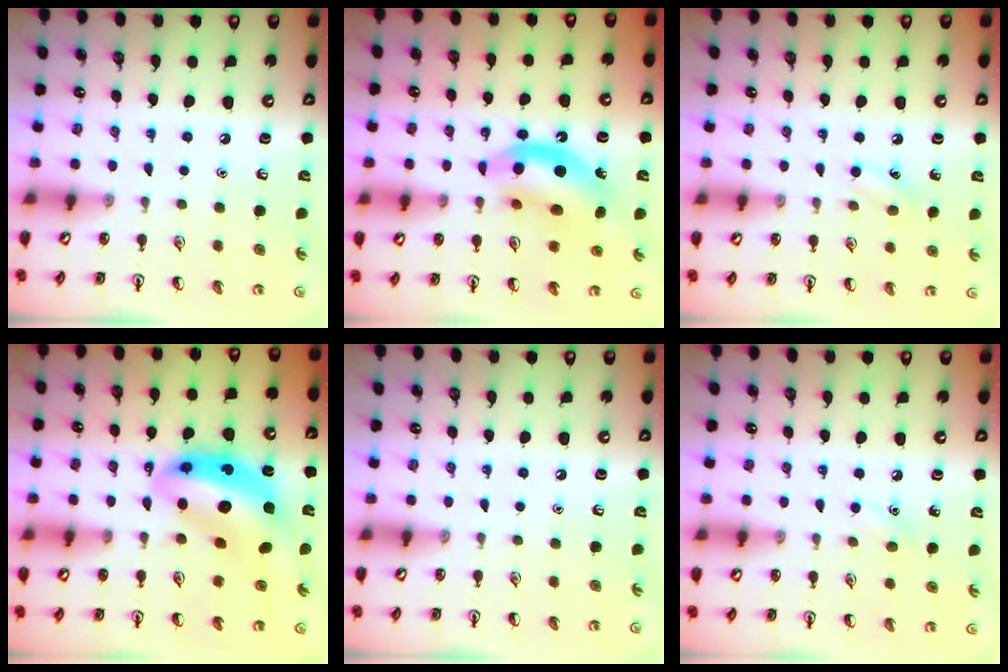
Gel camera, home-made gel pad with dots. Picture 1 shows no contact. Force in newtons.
{"total": 13.1, "press": 12.5, "slide": 4.0}
{"total": 6.2, "press": 5.9, "slide": 2.0}
{"total": 13.6, "press": 12.9, "slide": 4.3}
{"total": 0.0}
{"total": 6.5, "press": 6.2, "slide": 1.9}